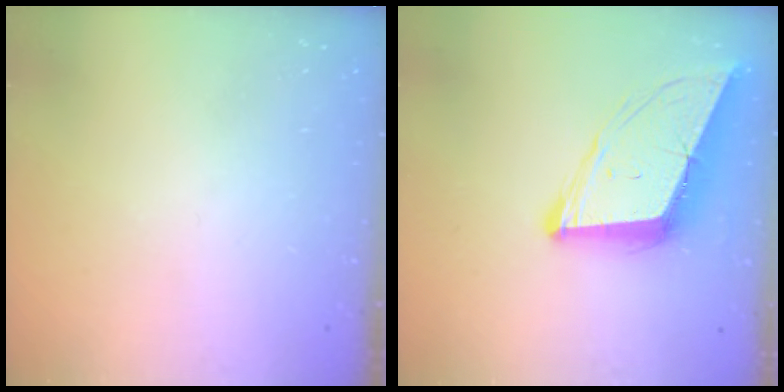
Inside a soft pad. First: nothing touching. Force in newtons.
{"total": 11.4, "press": 10.8, "slide": 3.7}